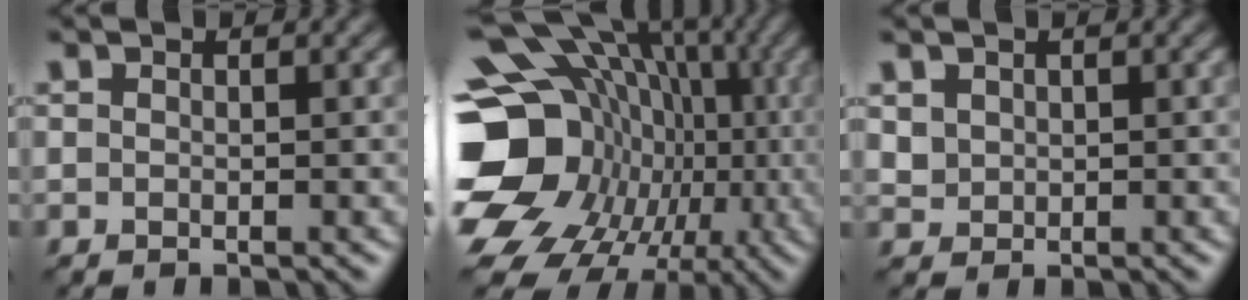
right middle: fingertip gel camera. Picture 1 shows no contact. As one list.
[{"total": 20.1, "force": [-2.6, 16.8, 10.8], "torque": [-0.158, -0.004, -0.054]}, {"total": 2.0, "force": [0.8, 1.7, 0.8], "torque": [-0.034, 0.008, 0.035]}]